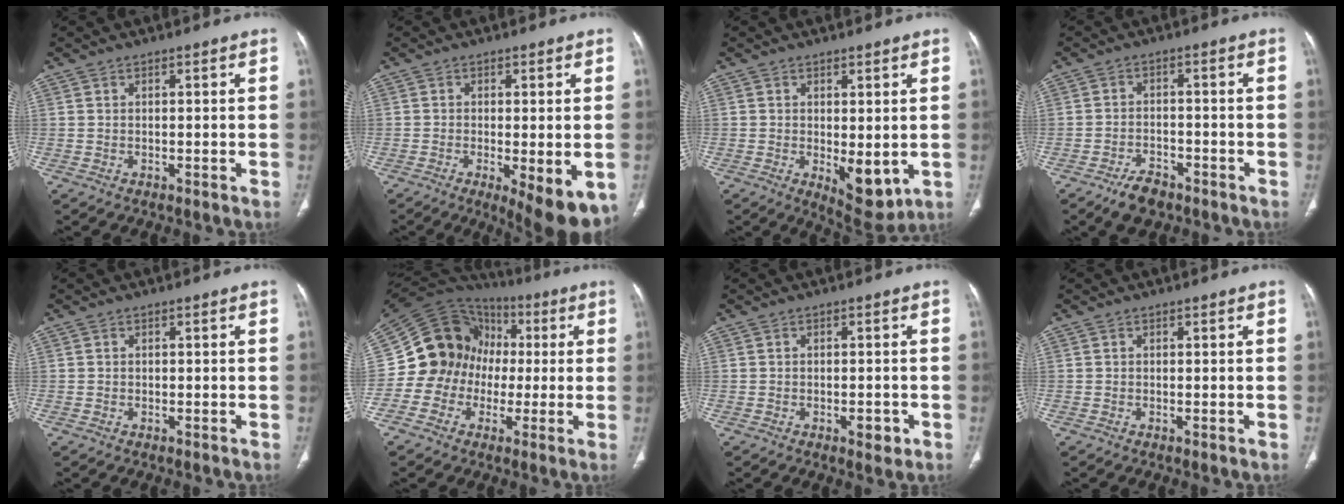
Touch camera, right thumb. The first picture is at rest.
{"total": 10.5, "force": [-4.0, 3.3, 9.2], "torque": [-0.129, -0.020, -0.054]}
{"total": 7.6, "force": [-1.1, 3.5, 6.6], "torque": [-0.079, -0.021, -0.003]}
{"total": 5.4, "force": [-3.9, 2.7, 2.6], "torque": [-0.044, 0.019, -0.064]}
{"total": 0.0}
{"total": 16.6, "force": [-0.7, 15.3, 6.3], "torque": [-0.086, 0.060, -0.017]}
{"total": 2.9, "force": [-1.2, 1.4, 2.2], "torque": [-0.023, 0.002, -0.012]}
{"total": 0.0}